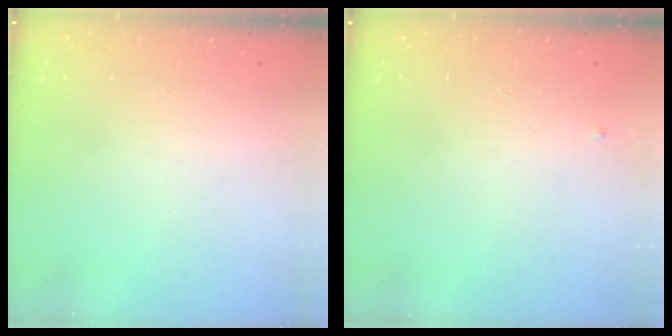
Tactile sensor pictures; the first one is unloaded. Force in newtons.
{"total": 3.0, "press": 2.9, "slide": 0.4}